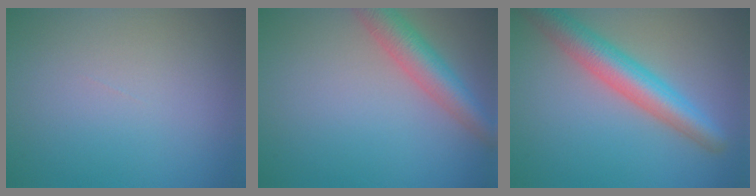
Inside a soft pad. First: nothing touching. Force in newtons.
{"total": 4.4, "press": 4.4, "slide": 0.3}
{"total": 5.6, "press": 5.6, "slide": 0.3}